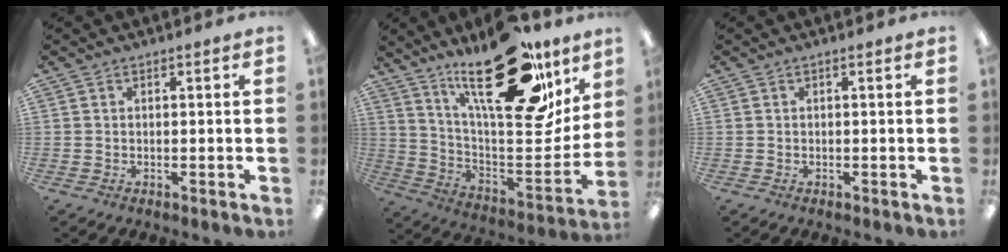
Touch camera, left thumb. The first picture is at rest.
{"total": 30.3, "force": [19.5, 11.6, 20.2], "torque": [-0.277, -0.122, 0.327]}
{"total": 0.0}